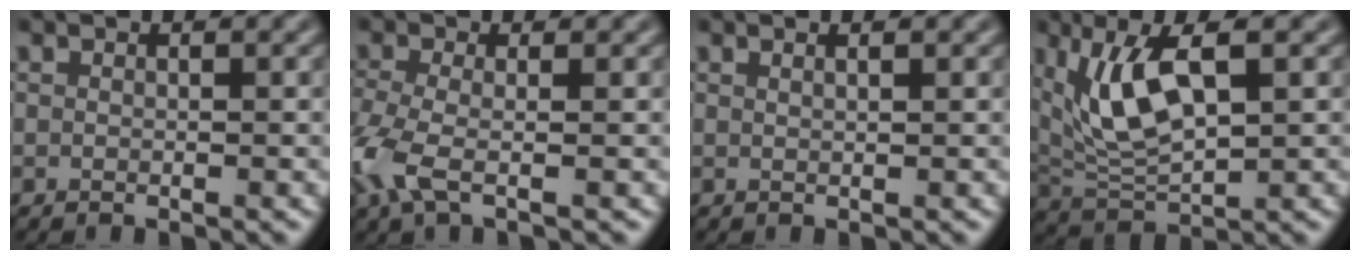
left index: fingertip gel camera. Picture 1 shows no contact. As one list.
[{"total": 4.6, "force": [-2.0, 1.7, 3.8], "torque": [-0.108, -0.010, -0.052]}, {"total": 0.9, "force": [0.6, 0.1, 0.6], "torque": [-0.005, 0.000, 0.003]}, {"total": 7.3, "force": [2.2, 2.7, 6.4], "torque": [-0.133, -0.001, 0.045]}]